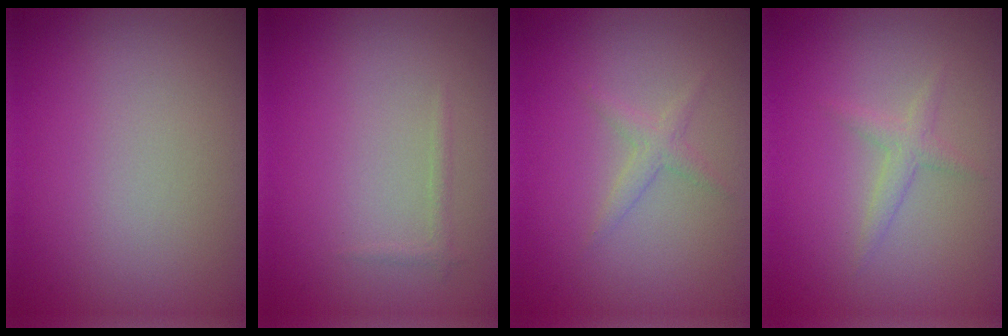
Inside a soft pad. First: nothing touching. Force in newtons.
{"total": 0.6, "press": 0.6, "slide": 0.0}
{"total": 1.3, "press": 1.3, "slide": 0.1}
{"total": 1.3, "press": 1.3, "slide": 0.1}